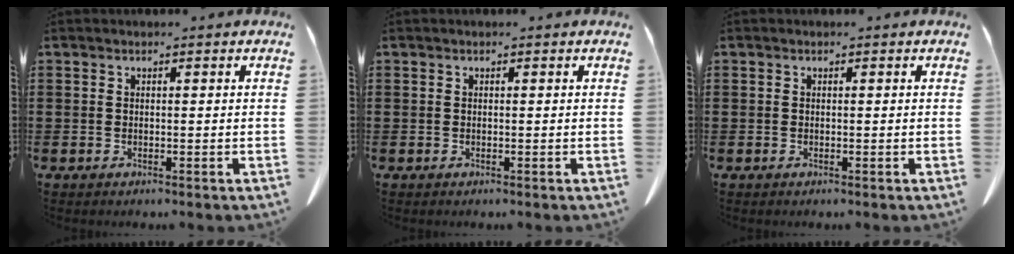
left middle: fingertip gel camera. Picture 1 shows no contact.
{"total": 0.0}
{"total": 0.0}